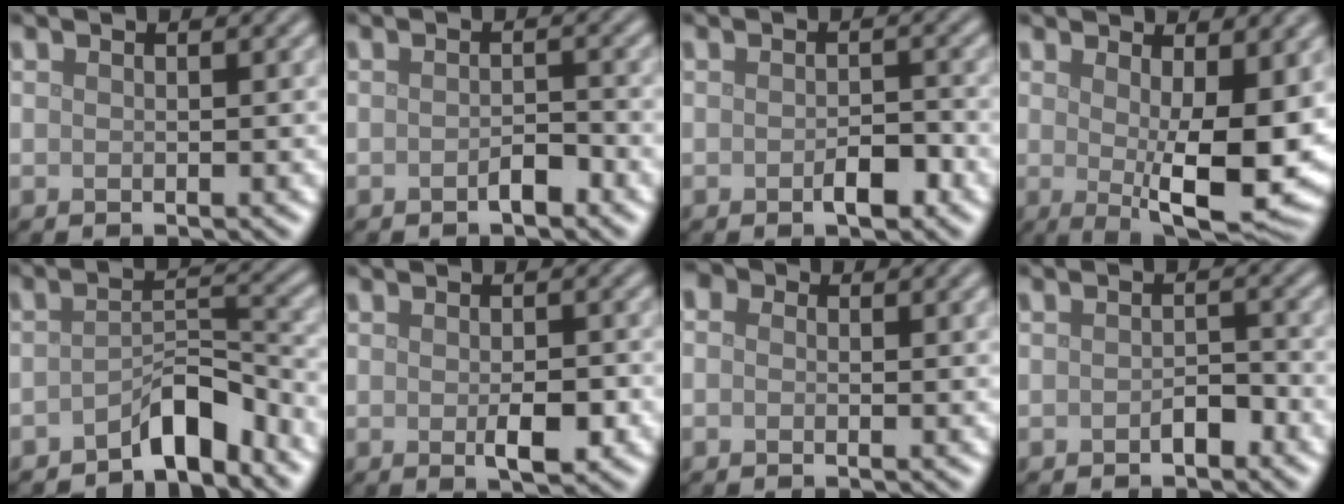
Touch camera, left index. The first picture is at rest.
{"total": 1.4, "force": [-0.9, 0.6, 0.9], "torque": [-0.015, 0.000, -0.016]}
{"total": 2.2, "force": [-1.0, 1.0, 1.6], "torque": [-0.023, -0.001, -0.016]}
{"total": 8.8, "force": [0.3, 2.8, 8.4], "torque": [-0.121, -0.021, 0.011]}
{"total": 4.0, "force": [-3.0, 1.1, 2.3], "torque": [-0.030, 0.020, -0.055]}
{"total": 2.6, "force": [-0.7, 1.0, 2.3], "torque": [-0.034, -0.005, -0.007]}
{"total": 2.9, "force": [0.9, 2.1, 1.7], "torque": [-0.012, 0.012, -0.018]}
{"total": 1.6, "force": [-0.9, 0.8, 1.0], "torque": [-0.017, -0.001, -0.016]}